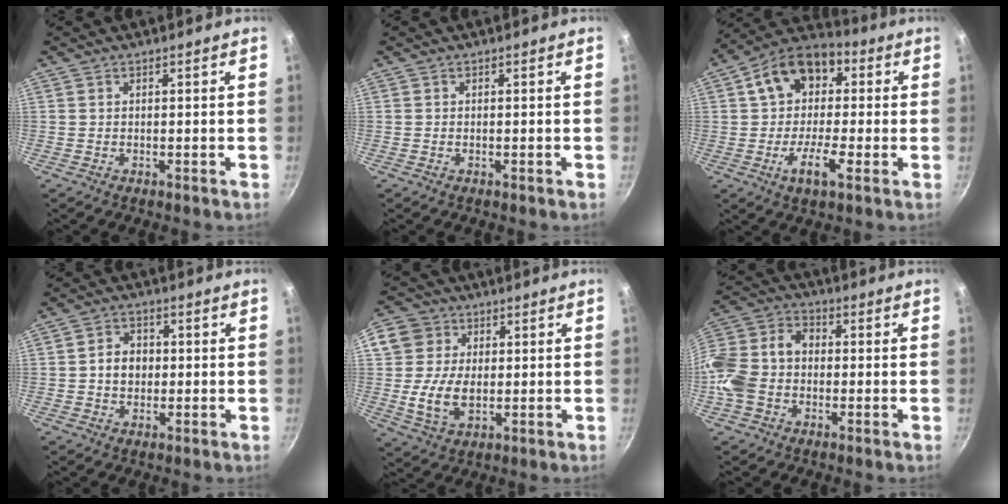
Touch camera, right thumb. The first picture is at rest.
{"total": 0.0}
{"total": 14.8, "force": [0.7, 9.6, 11.3], "torque": [-0.159, 0.034, -0.010]}
{"total": 5.0, "force": [-0.1, 4.2, 2.7], "torque": [-0.020, 0.009, -0.007]}
{"total": 11.3, "force": [0.5, 8.9, 6.9], "torque": [-0.105, -0.007, 0.003]}
{"total": 14.5, "force": [-2.3, 11.1, 9.1], "torque": [-0.174, 0.044, -0.060]}